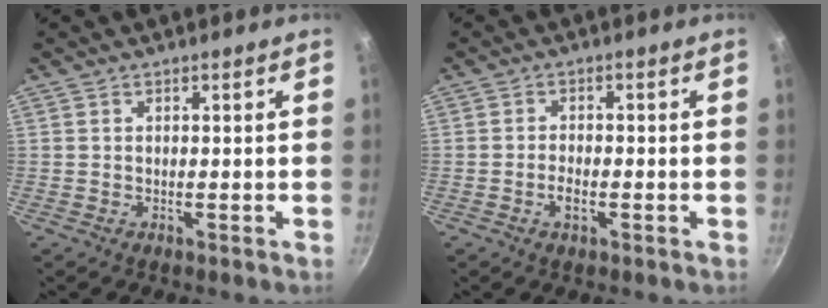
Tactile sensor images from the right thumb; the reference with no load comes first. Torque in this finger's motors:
{"motor_torque": [-0.16, 0.05, -0.03, 0.00, 0.01]}